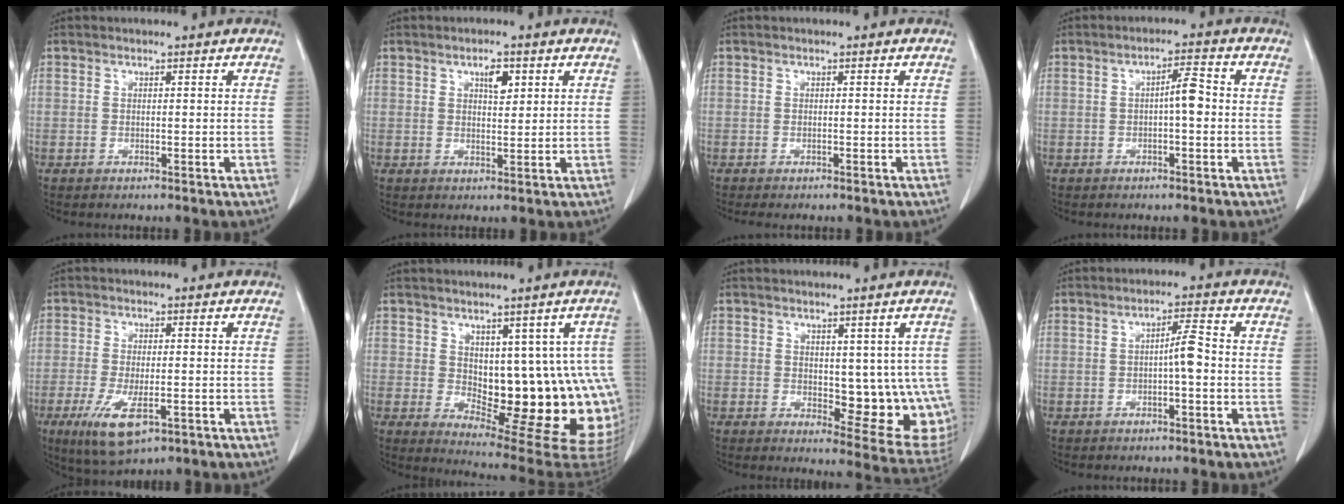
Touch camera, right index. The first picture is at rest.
{"total": 3.1, "force": [1.5, 1.2, 2.4], "torque": [-0.039, -0.001, 0.025]}
{"total": 1.4, "force": [-1.3, 0.3, 0.5], "torque": [-0.010, -0.004, -0.017]}
{"total": 3.5, "force": [-0.2, 0.7, 3.5], "torque": [-0.052, 0.008, -0.006]}
{"total": 8.0, "force": [-3.7, 2.5, 6.7], "torque": [-0.126, -0.020, -0.055]}
{"total": 15.3, "force": [0.1, 6.6, 13.8], "torque": [-0.127, 0.005, 0.020]}
{"total": 11.2, "force": [0.2, 5.2, 9.9], "torque": [-0.098, -0.013, 0.013]}
{"total": 3.4, "force": [-0.6, 0.2, 3.3], "torque": [-0.051, 0.005, -0.011]}